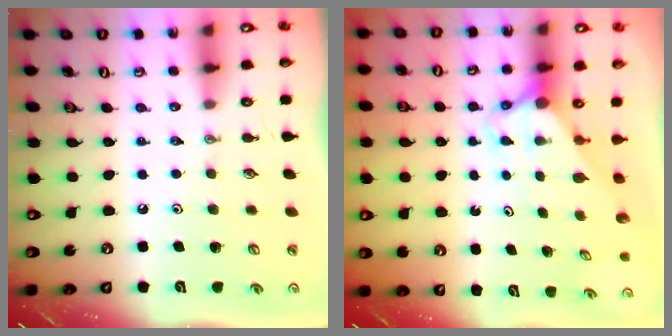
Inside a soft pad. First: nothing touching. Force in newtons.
{"total": 2.7, "press": 2.7, "slide": 0.0}